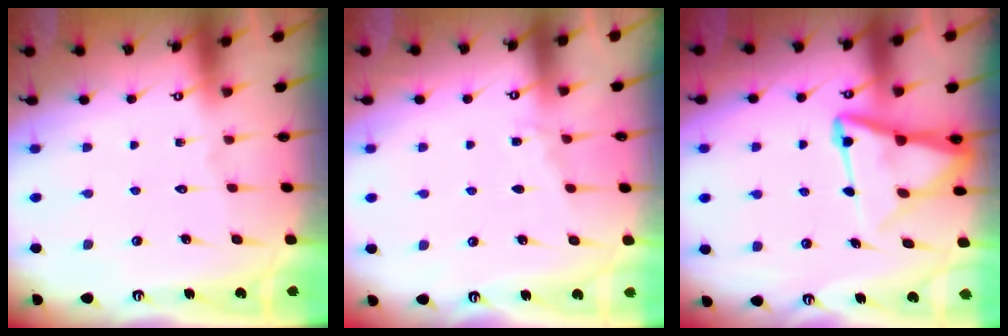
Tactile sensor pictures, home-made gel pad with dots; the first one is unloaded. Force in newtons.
{"total": 5.1, "press": 5.1, "slide": 0.6}
{"total": 12.1, "press": 12.0, "slide": 1.4}